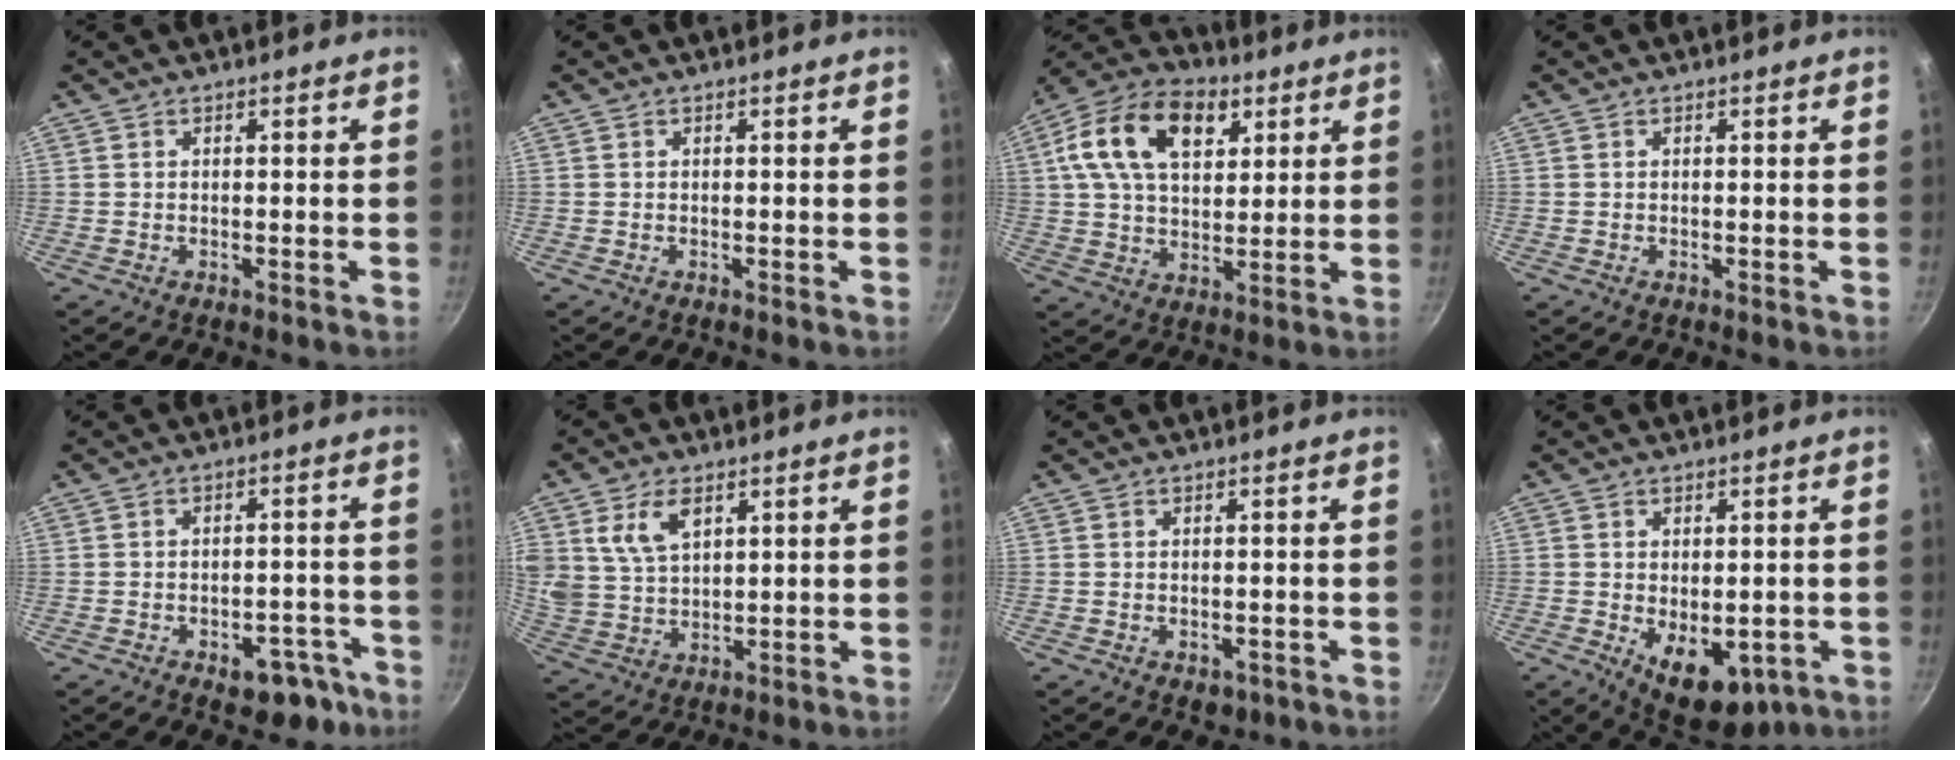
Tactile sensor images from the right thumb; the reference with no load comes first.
{"total": 0.0}
{"total": 17.9, "force": [6.5, 11.1, 12.4], "torque": [-0.197, 0.002, 0.099]}
{"total": 0.0}
{"total": 8.6, "force": [-4.8, 5.2, 5.0], "torque": [-0.019, 0.043, -0.048]}
{"total": 8.7, "force": [3.9, 5.5, 5.4], "torque": [-0.090, -0.017, 0.083]}
{"total": 2.8, "force": [-1.1, 1.8, 1.8], "torque": [-0.020, 0.000, -0.007]}
{"total": 11.2, "force": [-3.0, 6.5, 8.5], "torque": [-0.090, -0.009, -0.025]}